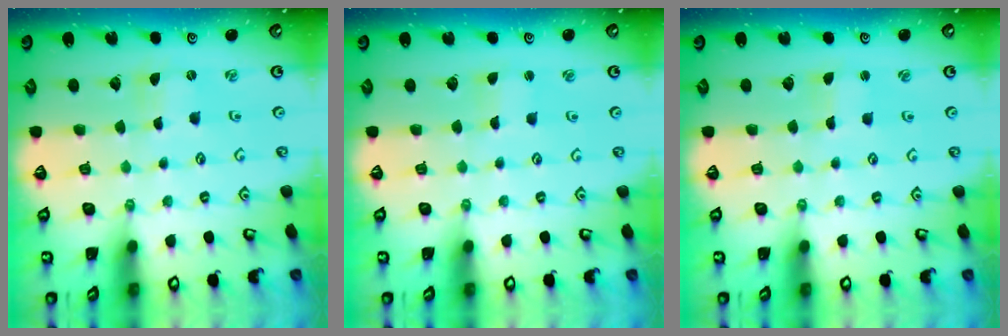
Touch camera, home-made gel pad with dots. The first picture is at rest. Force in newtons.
{"total": 1.6, "press": 1.6, "slide": 0.3}
{"total": 0.9, "press": 0.9, "slide": 0.1}